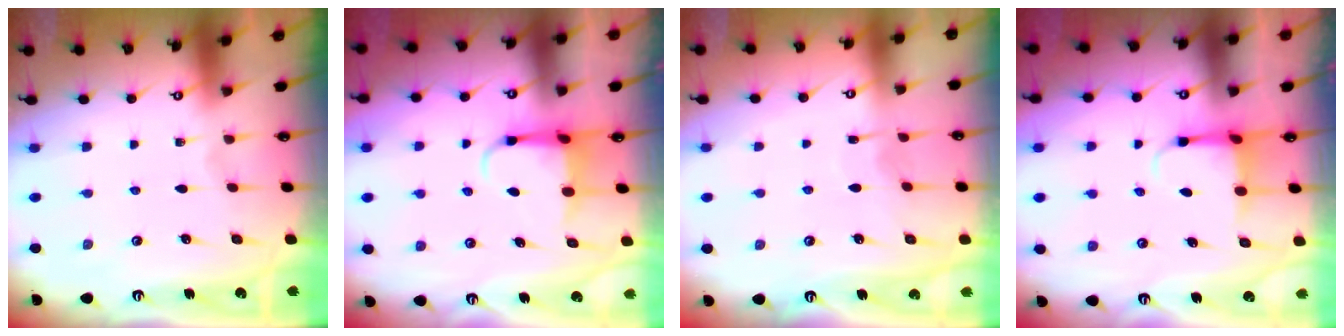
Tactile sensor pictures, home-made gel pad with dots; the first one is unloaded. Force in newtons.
{"total": 4.7, "press": 4.7, "slide": 0.6}
{"total": 5.7, "press": 5.6, "slide": 0.6}
{"total": 3.8, "press": 3.6, "slide": 1.3}